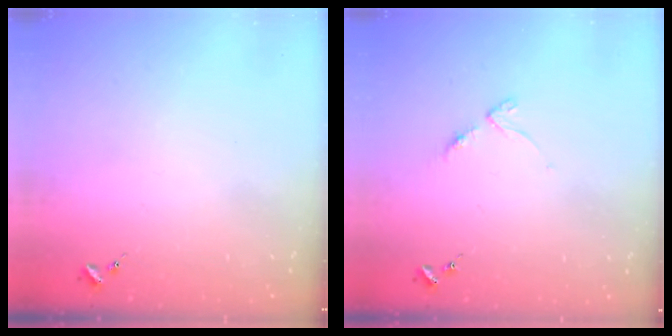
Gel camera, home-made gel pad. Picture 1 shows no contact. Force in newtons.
{"total": 4.0, "press": 3.9, "slide": 0.4}